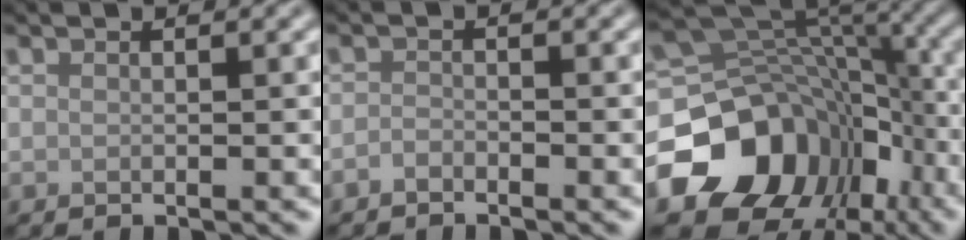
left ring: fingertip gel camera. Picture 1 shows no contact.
{"total": 1.0, "force": [-0.8, 0.4, 0.3], "torque": [-0.004, 0.001, -0.019]}
{"total": 14.8, "force": [-6.6, 11.6, 6.3], "torque": [-0.131, -0.012, -0.102]}